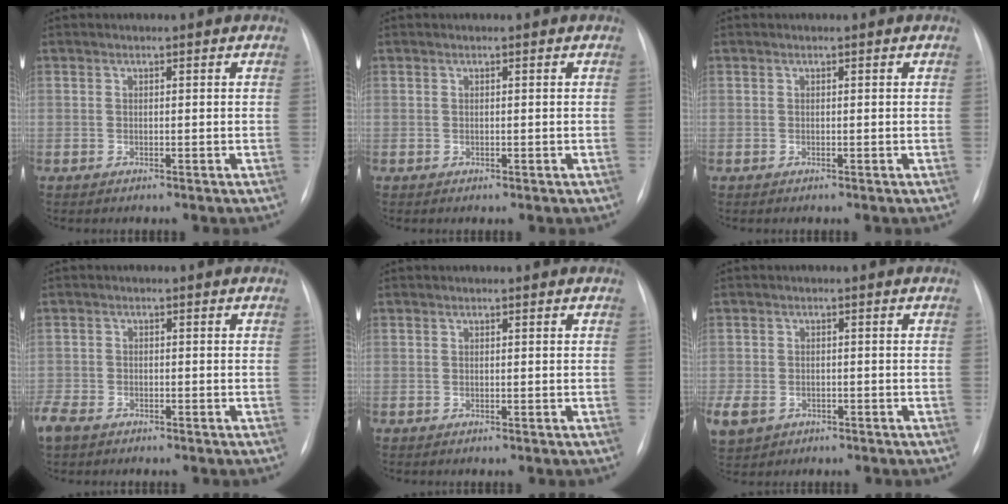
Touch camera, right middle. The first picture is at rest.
{"total": 0.0}
{"total": 0.0}
{"total": 5.0, "force": [-3.7, 2.5, 2.3], "torque": [-0.051, -0.007, -0.065]}
{"total": 0.0}
{"total": 9.3, "force": [-4.5, 7.1, 4.0], "torque": [-0.122, -0.008, -0.064]}